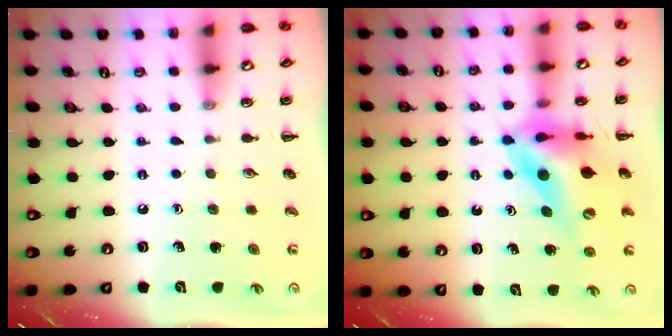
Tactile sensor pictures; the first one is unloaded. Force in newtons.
{"total": 12.7, "press": 12.1, "slide": 3.8}